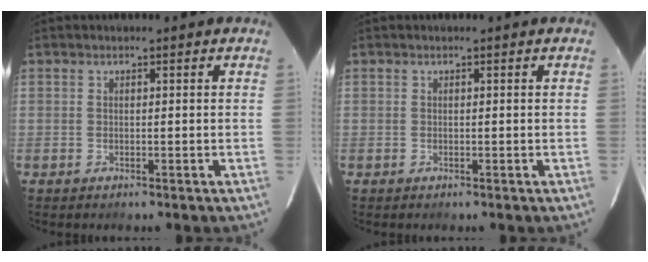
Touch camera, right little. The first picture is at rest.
{"total": 0.0}